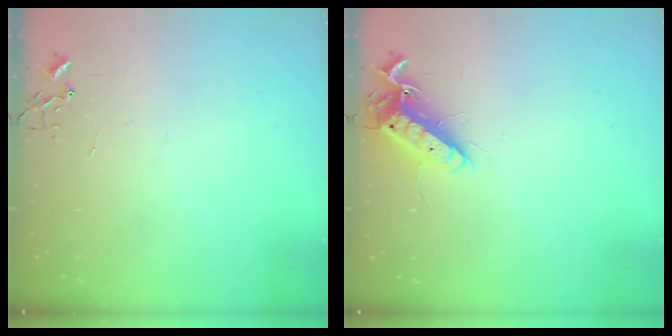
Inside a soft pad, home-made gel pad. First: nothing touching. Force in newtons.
{"total": 12.2, "press": 12.1, "slide": 1.4}